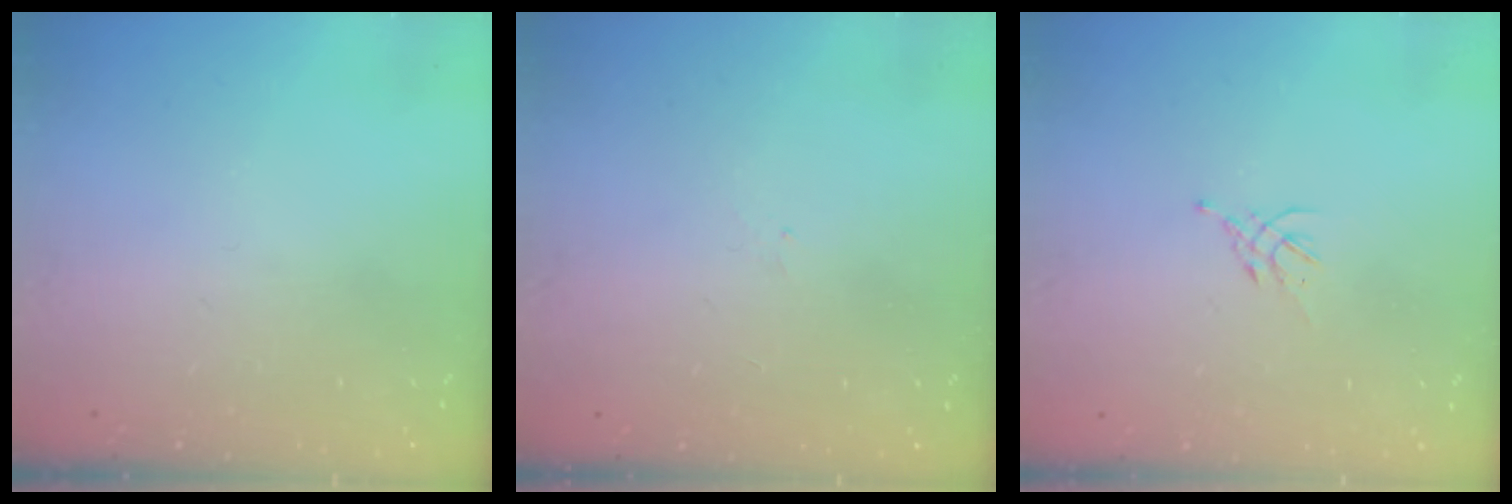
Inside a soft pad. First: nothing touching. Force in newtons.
{"total": 1.3, "press": 1.2, "slide": 0.5}
{"total": 1.9, "press": 1.8, "slide": 0.5}